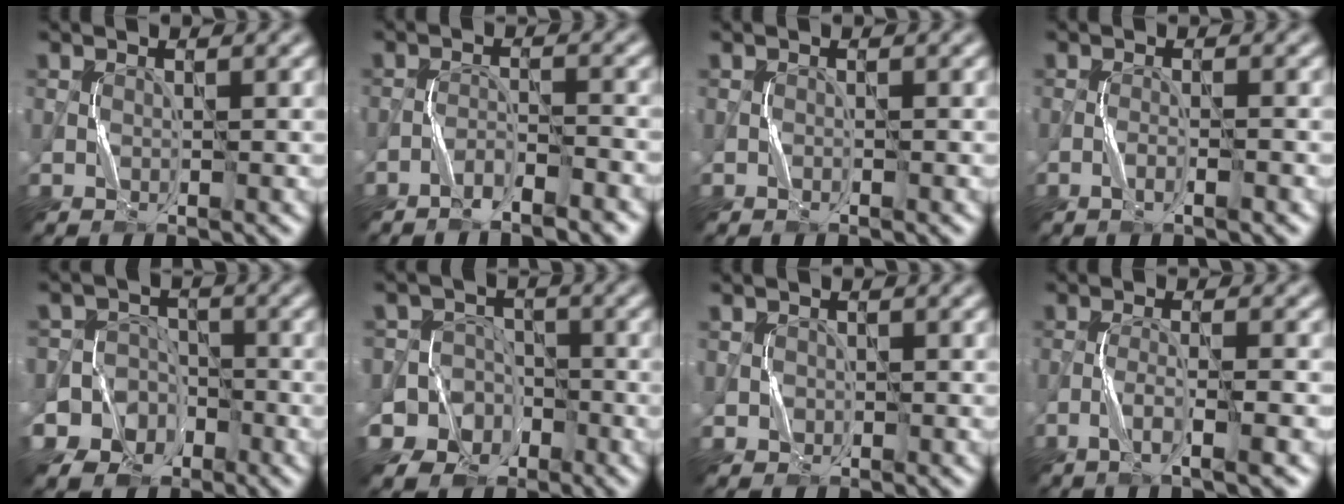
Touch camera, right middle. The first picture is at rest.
{"total": 2.7, "force": [-2.3, 0.2, 1.3], "torque": [-0.029, 0.008, -0.042]}
{"total": 0.0}
{"total": 1.2, "force": [-0.7, -0.1, 0.9], "torque": [-0.020, 0.004, -0.014]}
{"total": 8.4, "force": [-4.4, 7.1, 0.7], "torque": [-0.014, -0.005, -0.101]}
{"total": 8.4, "force": [-4.3, 7.2, 0.8], "torque": [-0.017, -0.001, -0.099]}
{"total": 0.7, "force": [0.1, 0.7, -0.3], "torque": [0.012, -0.006, 0.006]}
{"total": 2.7, "force": [-1.4, 0.0, 2.3], "torque": [-0.044, 0.006, -0.032]}